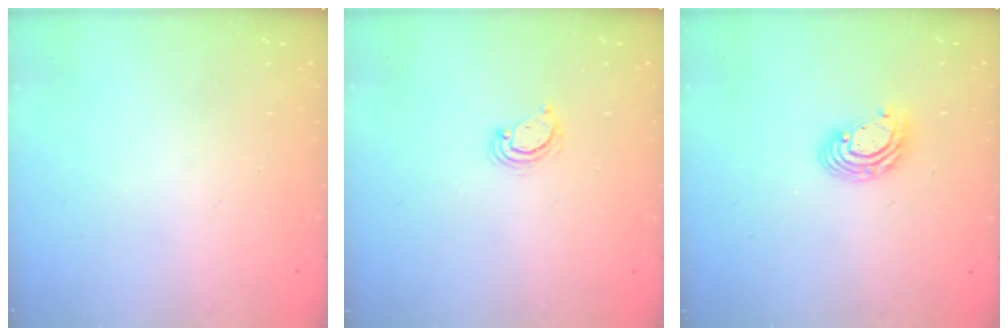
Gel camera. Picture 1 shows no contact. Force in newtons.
{"total": 4.0, "press": 4.0, "slide": 0.4}
{"total": 7.6, "press": 7.5, "slide": 1.2}